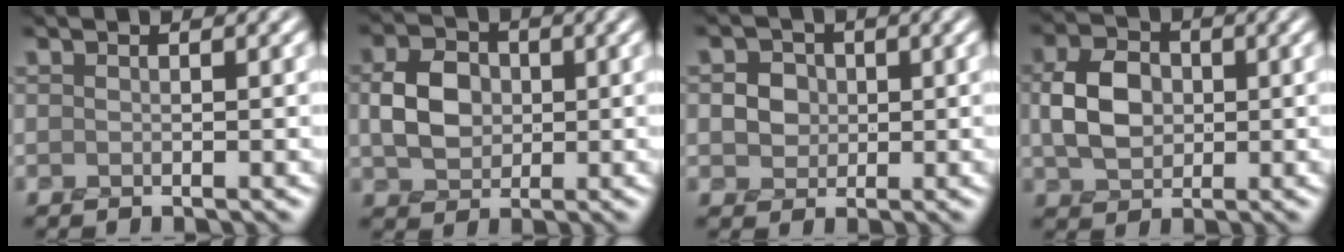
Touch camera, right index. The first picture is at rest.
{"total": 3.7, "force": [-0.2, 2.9, 2.3], "torque": [-0.048, -0.001, -0.004]}
{"total": 2.6, "force": [0.0, 2.3, 1.1], "torque": [-0.007, 0.002, -0.011]}
{"total": 4.1, "force": [-0.1, 3.1, 2.7], "torque": [-0.061, -0.001, -0.004]}